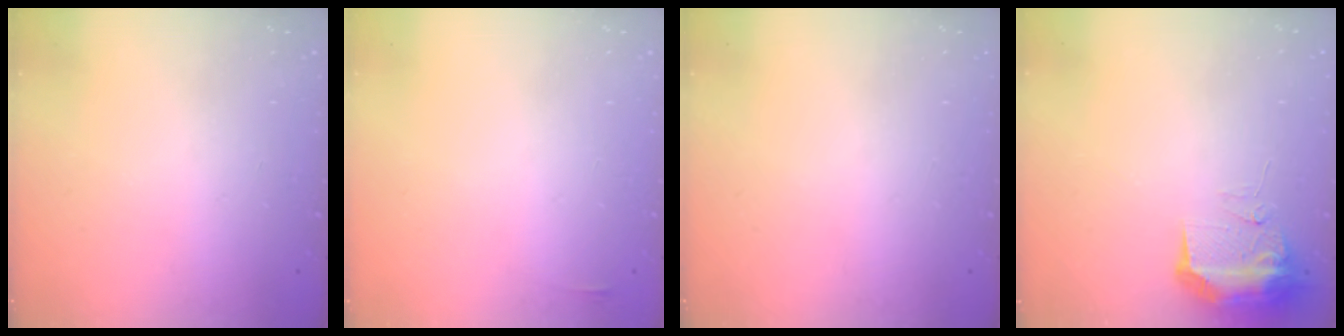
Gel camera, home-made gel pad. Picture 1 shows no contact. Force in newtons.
{"total": 5.8, "press": 1.7, "slide": 5.5}
{"total": 0.0}
{"total": 9.5, "press": 9.4, "slide": 1.4}